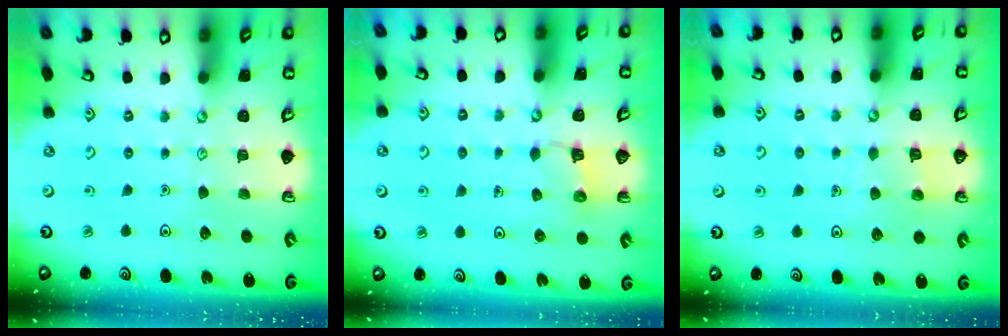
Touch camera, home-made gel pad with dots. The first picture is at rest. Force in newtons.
{"total": 3.4, "press": 3.3, "slide": 0.6}
{"total": 4.8, "press": 4.8, "slide": 0.2}